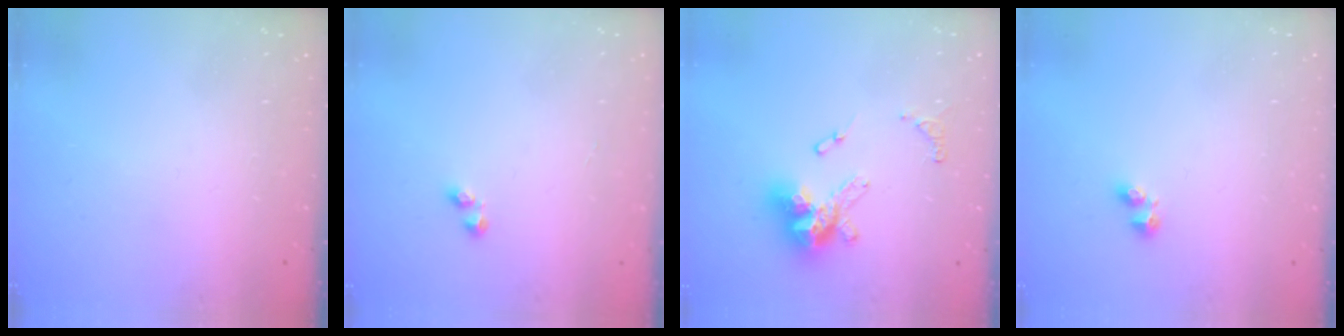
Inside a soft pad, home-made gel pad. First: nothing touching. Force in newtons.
{"total": 1.6, "press": 1.5, "slide": 0.4}
{"total": 13.4, "press": 13.4, "slide": 1.3}
{"total": 2.2, "press": 2.2, "slide": 0.5}